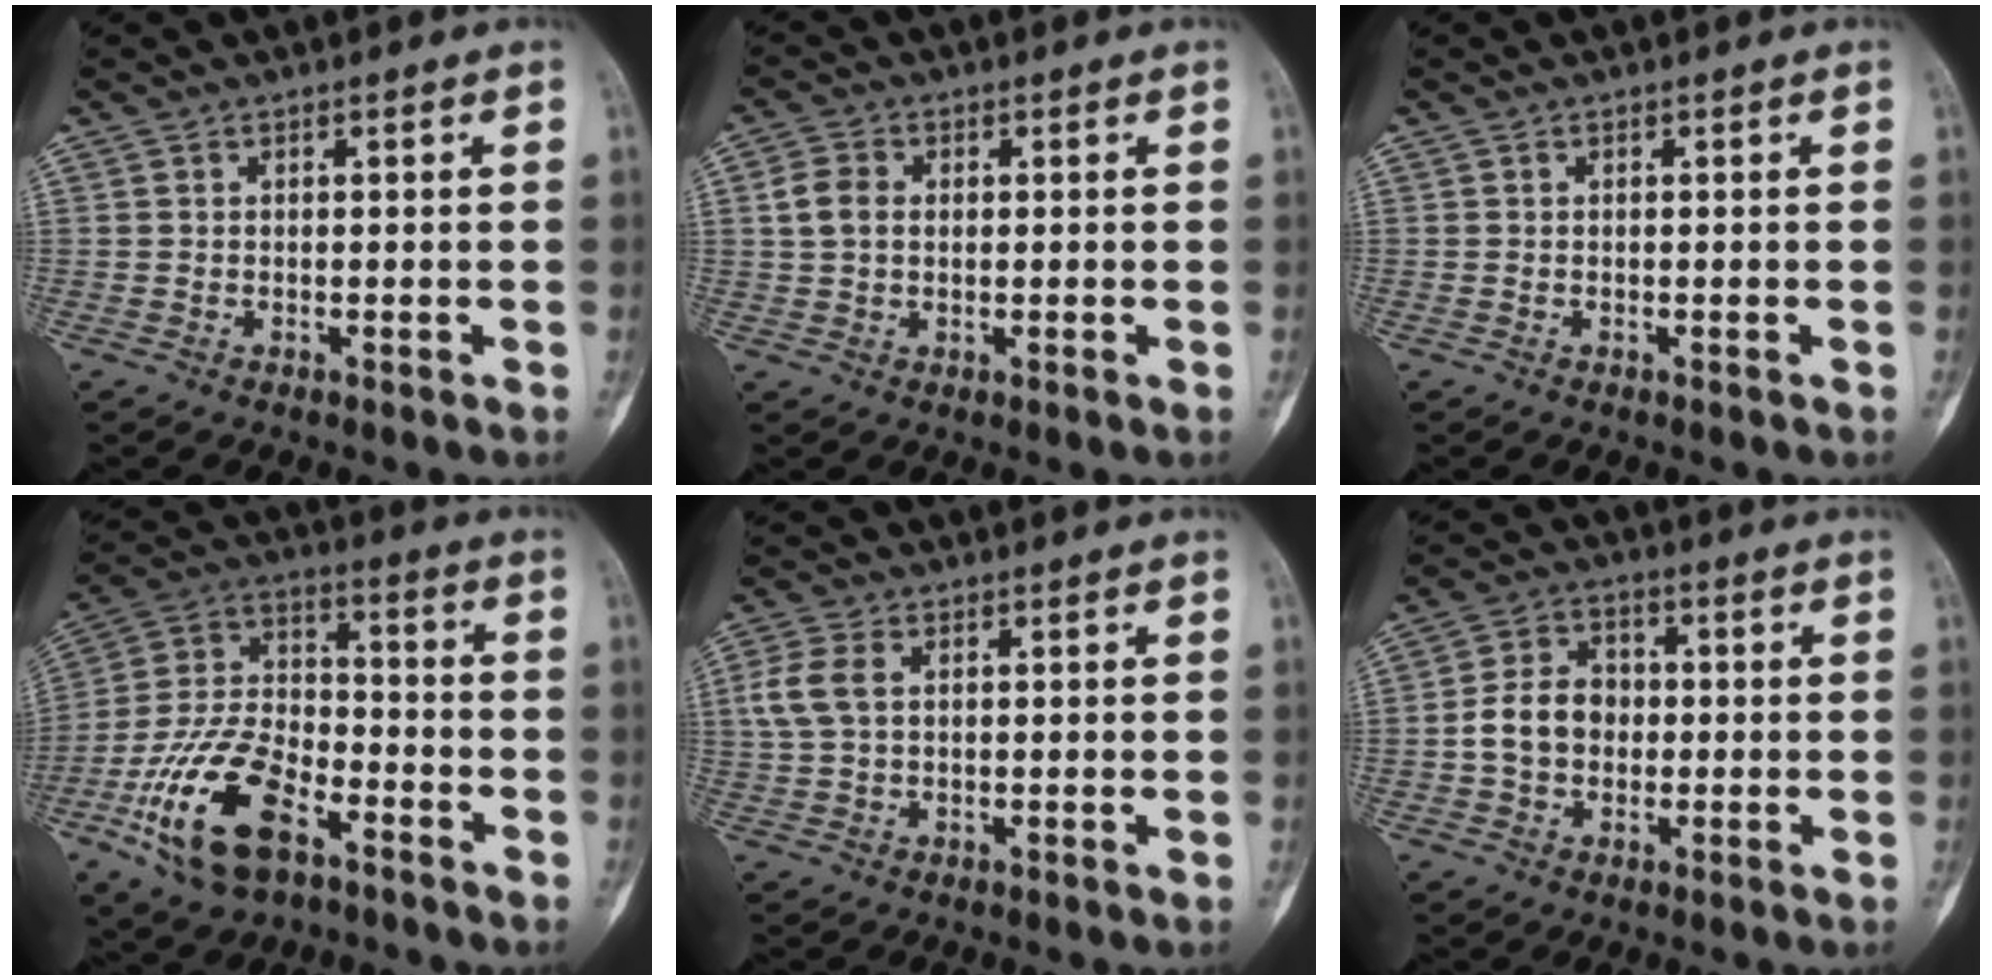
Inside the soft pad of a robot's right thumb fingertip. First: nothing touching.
{"total": 4.5, "force": [0.8, 3.4, 2.9], "torque": [-0.054, 0.006, 0.011]}
{"total": 0.0}
{"total": 18.2, "force": [-8.9, 9.3, 12.9], "torque": [-0.248, 0.047, -0.164]}
{"total": 5.5, "force": [1.1, 3.5, 4.1], "torque": [-0.103, 0.010, 0.022]}
{"total": 8.0, "force": [-0.7, 6.3, 4.8], "torque": [-0.068, 0.021, -0.021]}